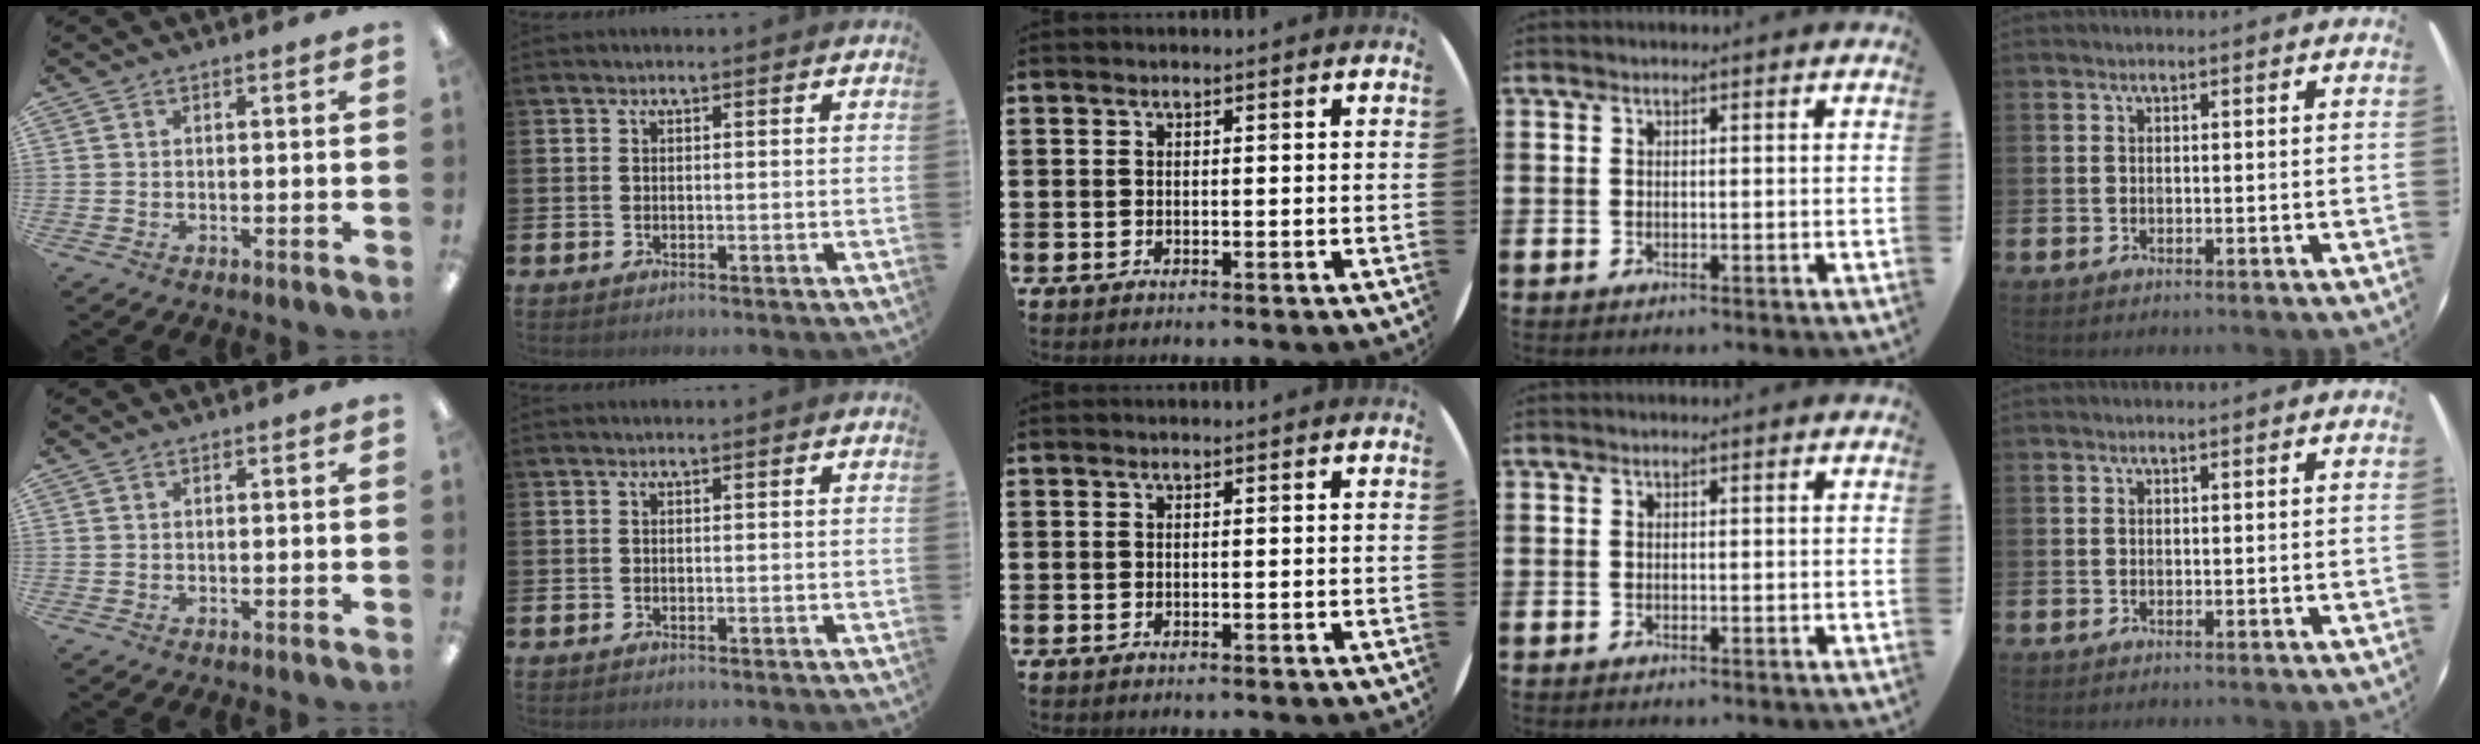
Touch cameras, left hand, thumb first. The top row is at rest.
{}